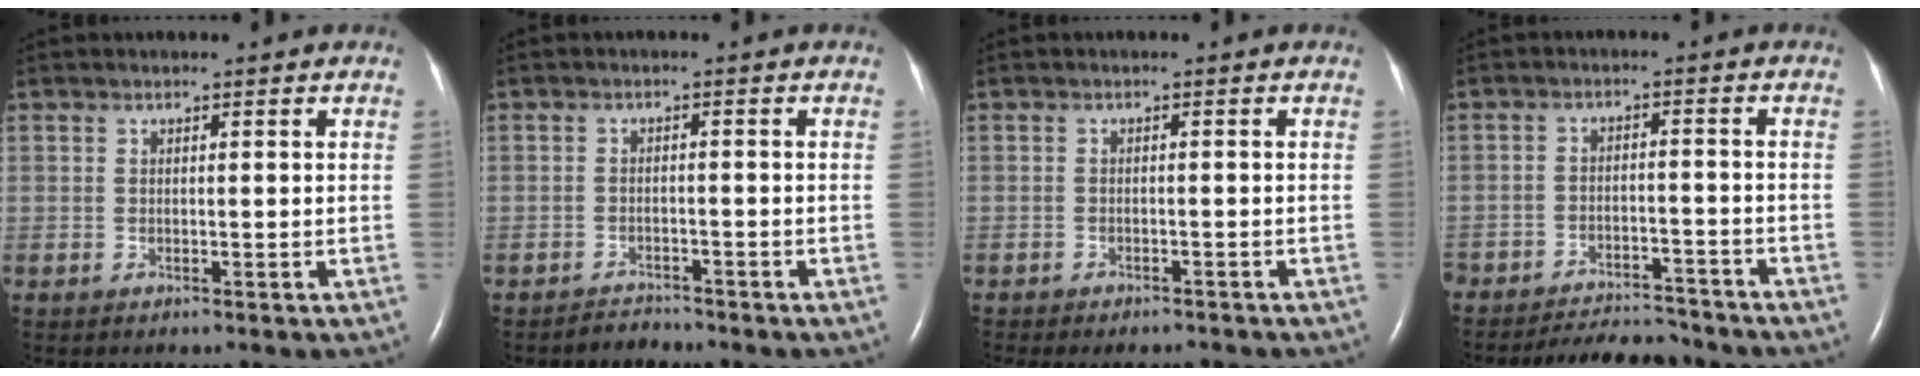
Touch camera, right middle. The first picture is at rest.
{"total": 1.9, "force": [-1.7, 0.3, -0.6], "torque": [0.008, -0.006, -0.028]}
{"total": 7.9, "force": [-7.1, 2.3, 2.6], "torque": [-0.034, -0.005, -0.086]}
{"total": 9.7, "force": [-9.3, 1.9, 1.7], "torque": [-0.022, -0.006, -0.134]}